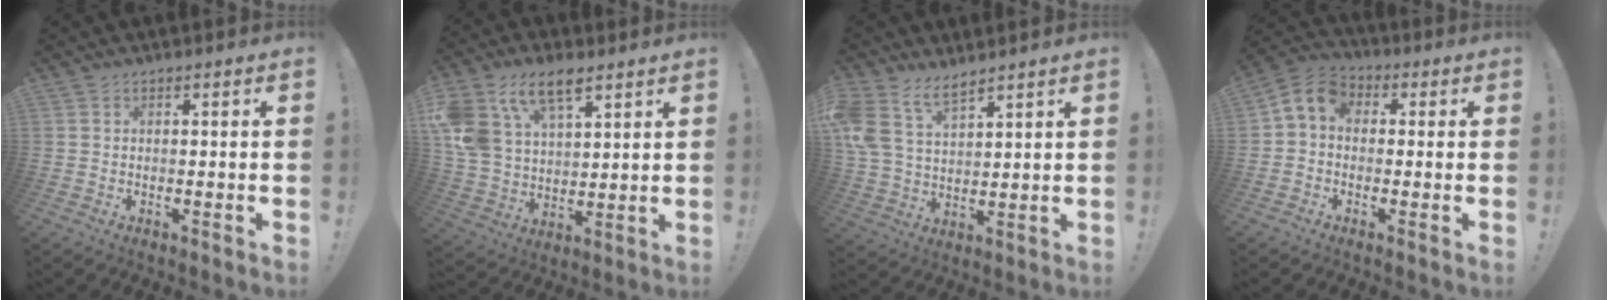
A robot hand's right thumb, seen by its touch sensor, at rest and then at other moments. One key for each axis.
{"total": 15.4, "fx": 9.0, "fy": 9.2, "fz": 8.5, "tx": -0.181, "ty": -0.043, "tz": 0.170}
{"total": 10.4, "fx": 7.4, "fy": 5.1, "fz": 5.2, "tx": -0.123, "ty": -0.033, "tz": 0.149}
{"total": 6.7, "fx": 0.3, "fy": 5.1, "fz": 4.3, "tx": -0.084, "ty": 0.011, "tz": 0.011}